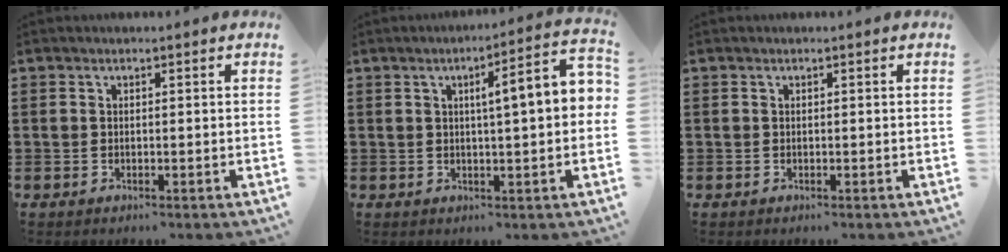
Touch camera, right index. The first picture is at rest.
{"total": 6.3, "force": [0.8, 0.6, 6.2], "torque": [-0.100, -0.006, 0.003]}
{"total": 0.0}